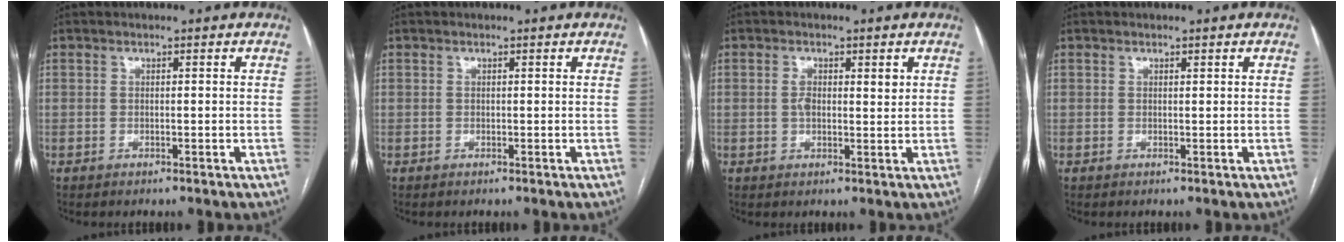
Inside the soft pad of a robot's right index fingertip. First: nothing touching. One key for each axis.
{"total": 0.0}
{"total": 3.3, "fx": 0.9, "fy": 1.6, "fz": 2.7, "tx": -0.050, "ty": 0.008, "tz": 0.016}
{"total": 0.0}